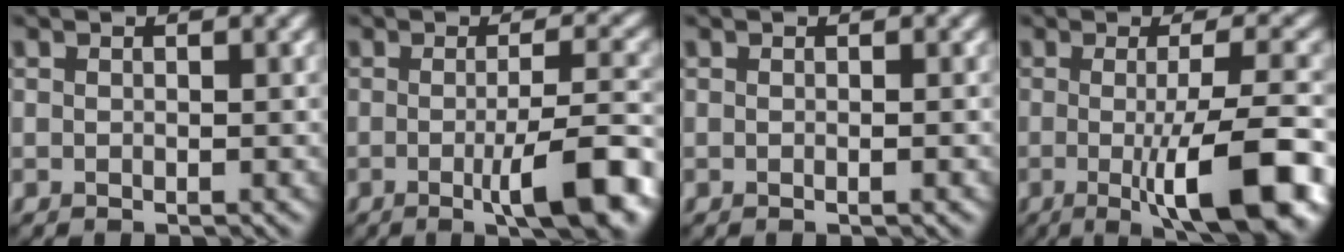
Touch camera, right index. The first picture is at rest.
{"total": 7.2, "force": [-2.0, 1.5, 6.8], "torque": [-0.096, 0.002, -0.032]}
{"total": 0.6, "force": [-0.2, 0.1, 0.6], "torque": [-0.006, 0.000, -0.003]}
{"total": 10.1, "force": [-2.1, 2.3, 9.7], "torque": [-0.120, -0.014, -0.033]}